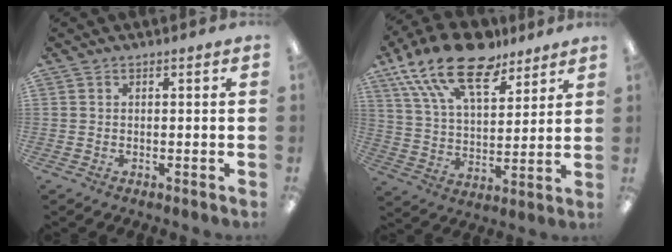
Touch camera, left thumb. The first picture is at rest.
{"total": 19.4, "force": [13.6, 8.6, 10.8], "torque": [-0.195, -0.076, 0.244]}